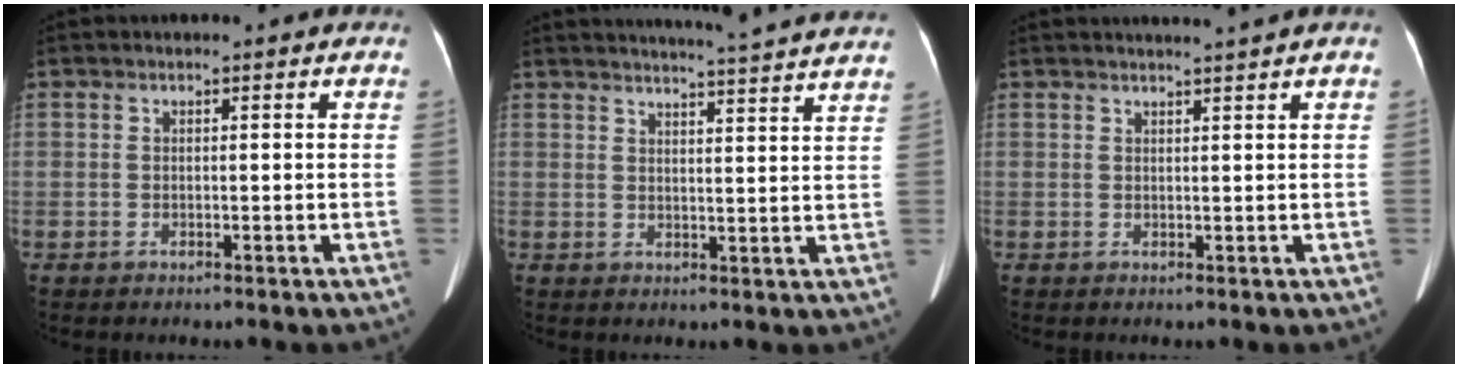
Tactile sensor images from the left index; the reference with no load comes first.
{"total": 15.7, "force": [14.7, -1.3, 5.2], "torque": [-0.088, -0.038, 0.172]}
{"total": 3.3, "force": [2.9, -1.0, 1.3], "torque": [-0.012, 0.005, 0.038]}